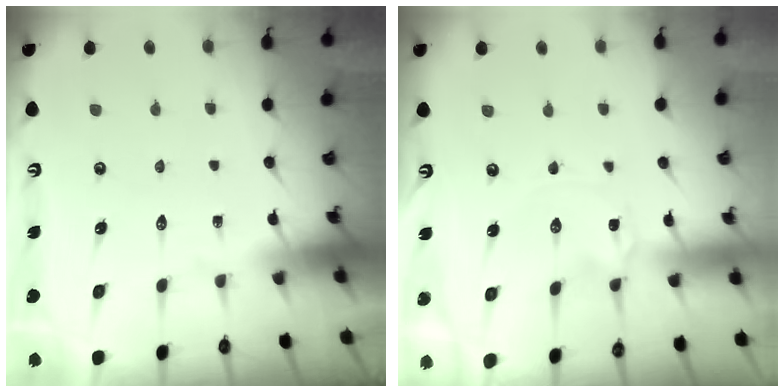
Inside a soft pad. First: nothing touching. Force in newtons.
{"total": 0.7, "press": 0.7, "slide": 0.1}